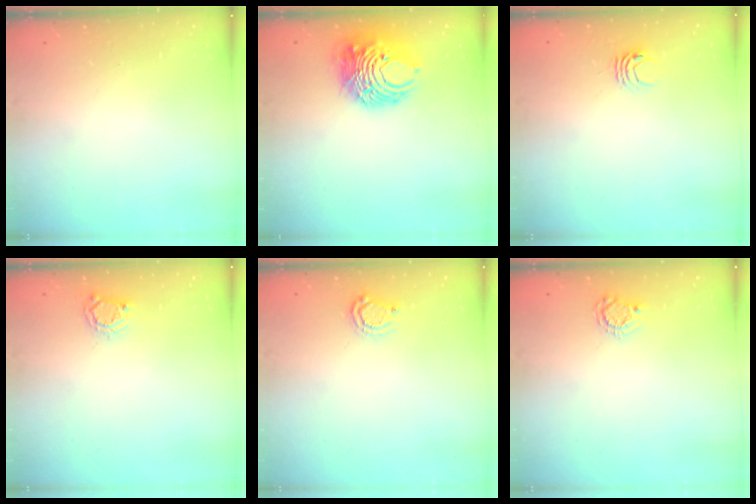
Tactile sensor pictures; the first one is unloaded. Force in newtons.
{"total": 9.9, "press": 9.8, "slide": 1.2}
{"total": 3.3, "press": 3.3, "slide": 0.3}
{"total": 4.0, "press": 3.9, "slide": 0.3}
{"total": 6.2, "press": 6.2, "slide": 0.4}
{"total": 4.4, "press": 4.3, "slide": 0.4}